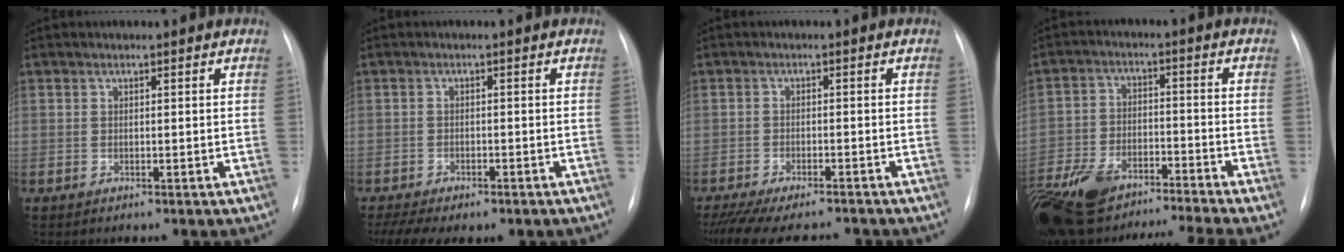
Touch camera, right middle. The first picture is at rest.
{"total": 8.6, "force": [-6.3, 3.3, 4.9], "torque": [-0.080, -0.003, -0.086]}
{"total": 12.4, "force": [-11.1, 2.3, 5.1], "torque": [-0.088, -0.016, -0.156]}
{"total": 15.2, "force": [-12.6, 2.3, 8.2], "torque": [-0.174, 0.004, -0.223]}